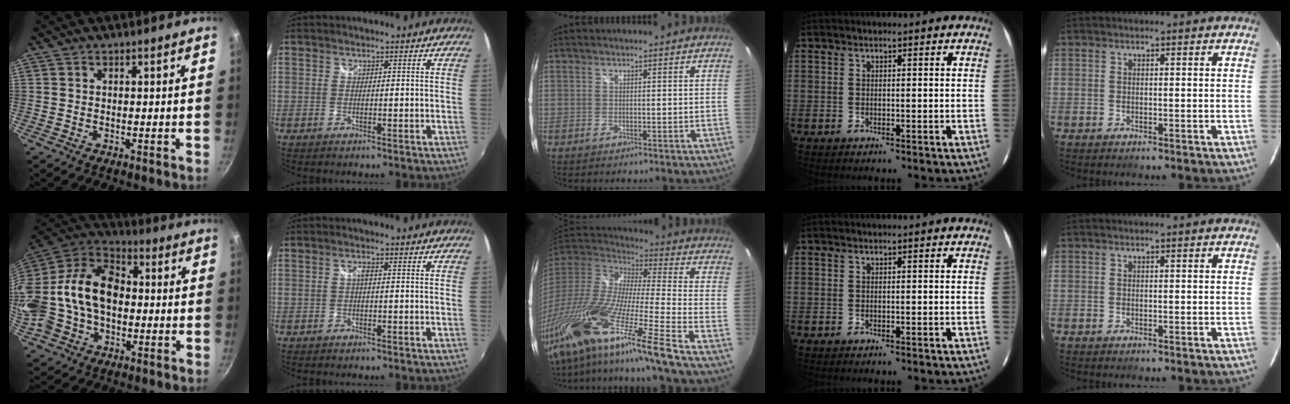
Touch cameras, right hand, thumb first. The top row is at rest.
{"thumb": {"total": 21.6, "force": [-1.7, 15.5, 14.9], "torque": [-0.285, 0.056, -0.035]}, "index": {"total": 0.9, "force": [-0.1, 0.2, 0.9], "torque": [-0.017, 0.004, -0.003]}, "middle": {"total": 28.6, "force": [-20.3, -0.8, 20.1], "torque": [-0.331, -0.086, -0.373]}}